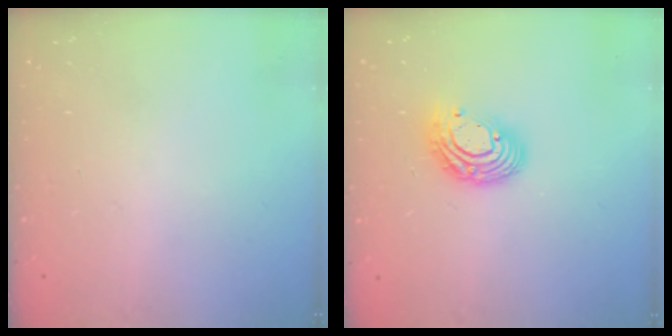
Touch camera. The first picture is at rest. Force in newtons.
{"total": 10.5, "press": 10.4, "slide": 0.8}